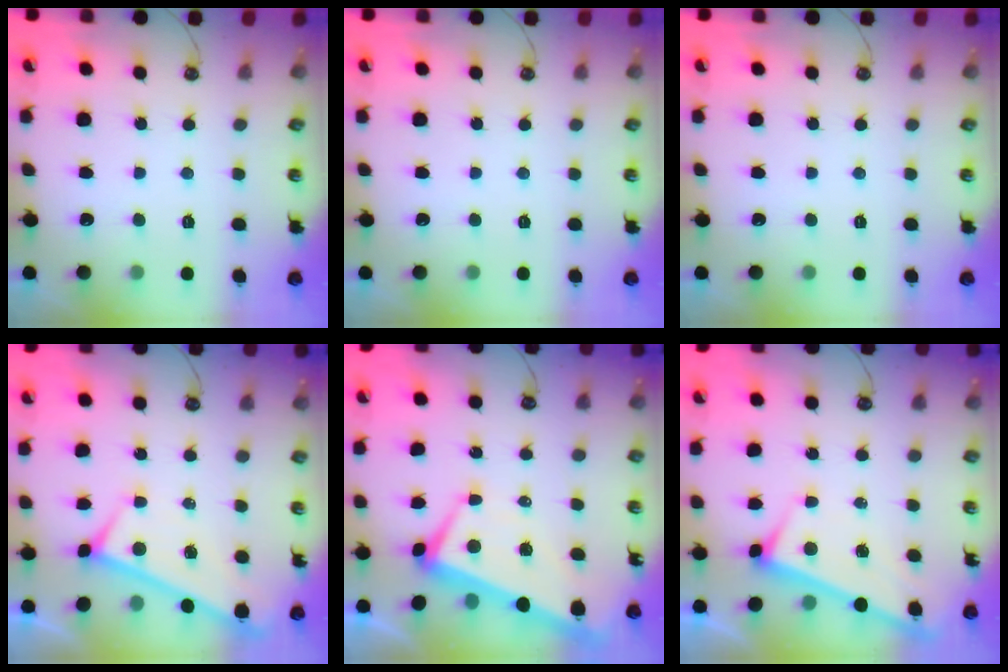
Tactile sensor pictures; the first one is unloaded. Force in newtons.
{"total": 0.0}
{"total": 0.0}
{"total": 0.0}
{"total": 1.7, "press": 1.3, "slide": 1.0}
{"total": 2.9, "press": 2.9, "slide": 0.1}